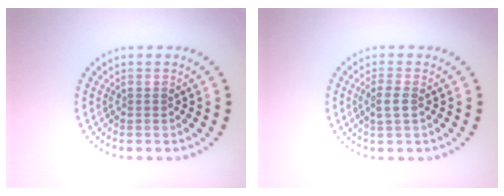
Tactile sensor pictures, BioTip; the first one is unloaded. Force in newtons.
{"total": 1.6, "press": 1.5, "slide": 0.5}